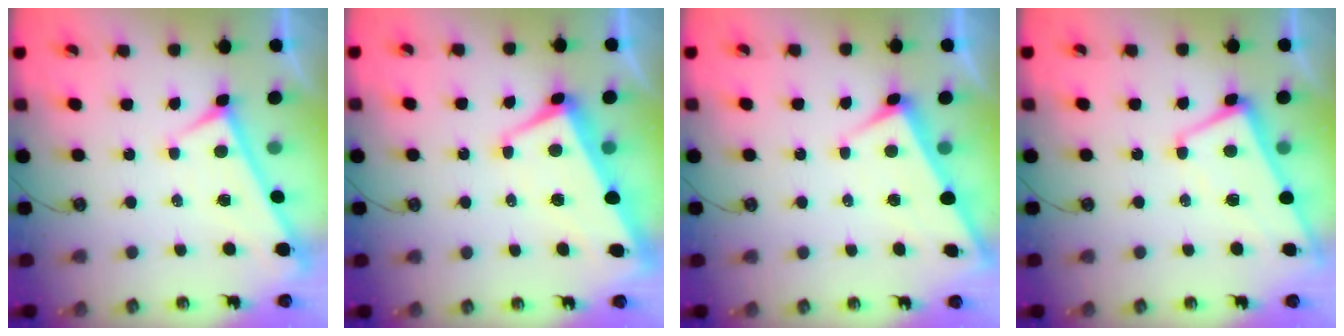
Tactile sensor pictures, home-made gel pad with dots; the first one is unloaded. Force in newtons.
{"total": 1.7, "press": 1.1, "slide": 1.3}
{"total": 2.8, "press": 2.7, "slide": 0.6}
{"total": 1.2, "press": 0.9, "slide": 0.7}